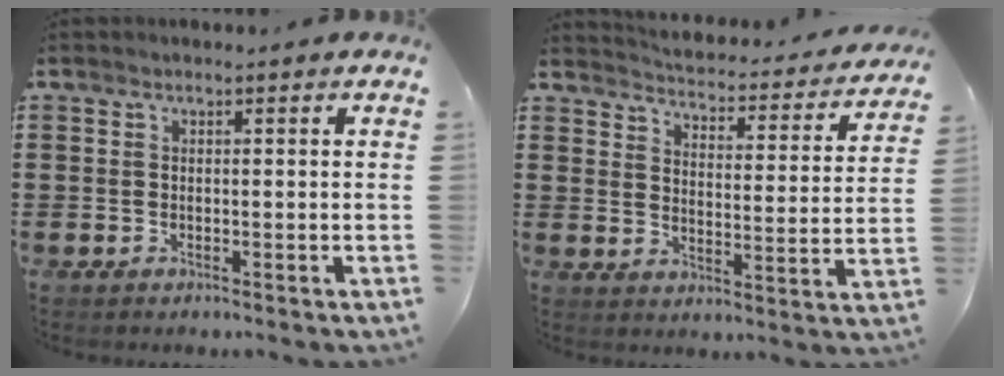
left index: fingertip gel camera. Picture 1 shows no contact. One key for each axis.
{"total": 3.0, "fx": 3.0, "fy": 0.2, "fz": 0.3, "tx": -0.026, "ty": -0.030, "tz": 0.042}